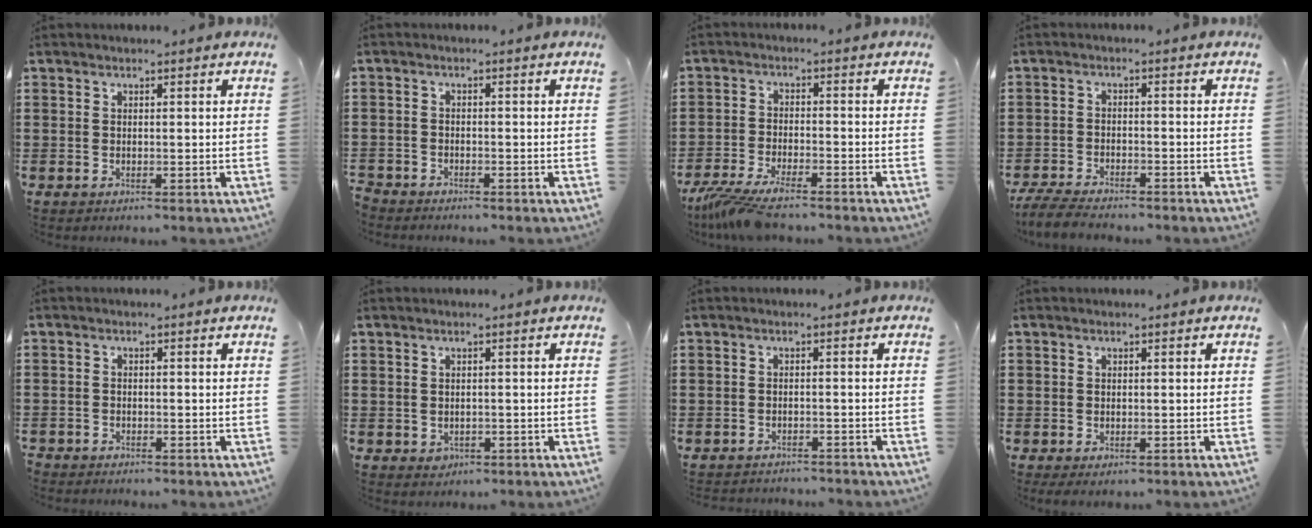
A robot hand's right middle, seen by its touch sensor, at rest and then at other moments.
{"total": 1.8, "force": [-1.8, 0.3, -0.2], "torque": [-0.002, 0.001, -0.038]}
{"total": 5.8, "force": [-5.0, 0.5, 2.9], "torque": [-0.080, -0.017, -0.103]}
{"total": 4.5, "force": [-4.3, 0.6, 1.2], "torque": [-0.032, -0.002, -0.087]}
{"total": 1.4, "force": [-1.4, 0.3, -0.2], "torque": [-0.001, 0.001, -0.029]}
{"total": 0.9, "force": [-0.1, 0.9, 0.3], "torque": [-0.002, 0.001, -0.006]}
{"total": 1.7, "force": [-1.7, 0.1, -0.2], "torque": [-0.004, 0.000, -0.038]}
{"total": 0.6, "force": [-0.3, 0.4, 0.1], "torque": [-0.004, -0.001, -0.006]}